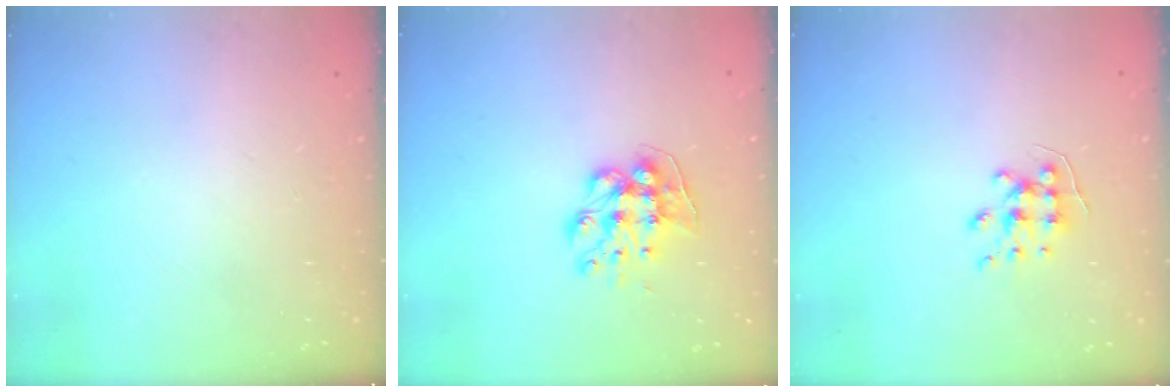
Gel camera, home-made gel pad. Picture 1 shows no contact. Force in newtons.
{"total": 9.7, "press": 9.7, "slide": 0.6}
{"total": 6.4, "press": 6.4, "slide": 0.6}